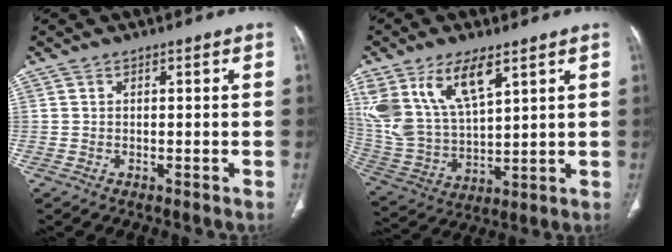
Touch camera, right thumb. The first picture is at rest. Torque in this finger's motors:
{"motor_torque": [0.98, 2.27, 1.62, 1.16, 0.19]}